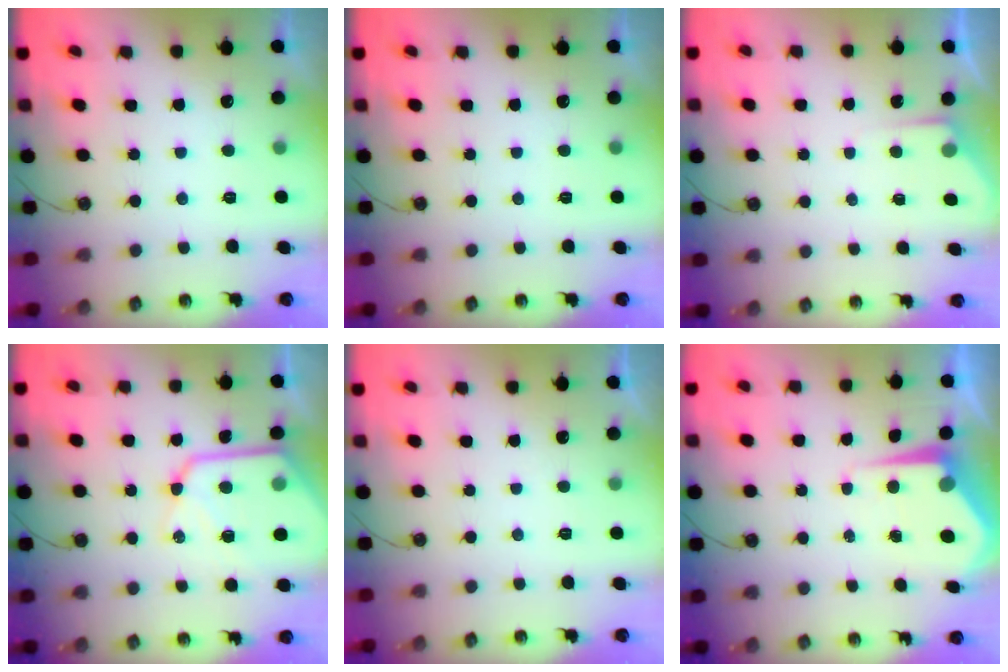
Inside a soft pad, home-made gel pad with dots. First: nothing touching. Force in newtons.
{"total": 0.0}
{"total": 3.4, "press": 3.3, "slide": 0.5}
{"total": 15.8, "press": 15.8, "slide": 1.4}
{"total": 0.0}
{"total": 6.8, "press": 6.8, "slide": 0.5}